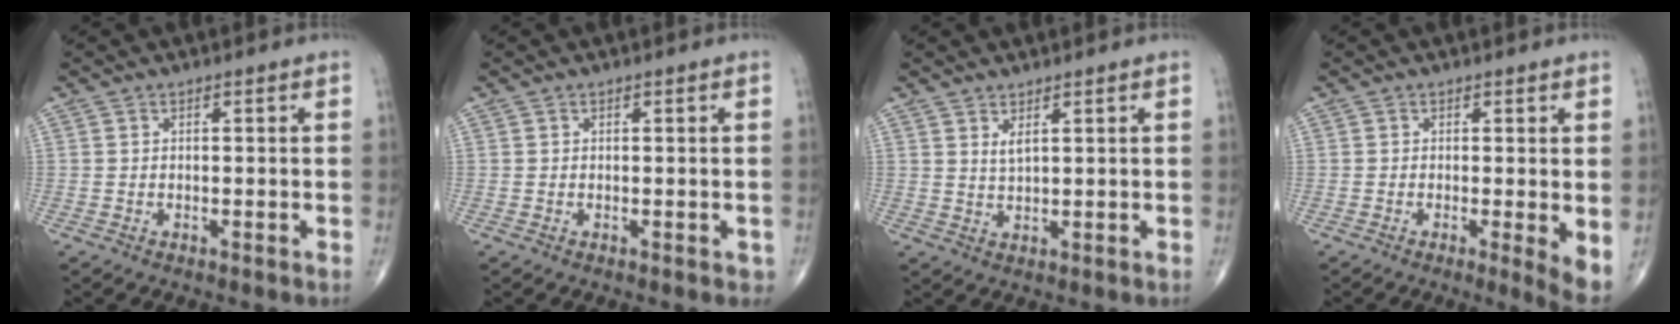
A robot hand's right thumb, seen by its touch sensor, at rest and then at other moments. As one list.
[{"total": 0.6, "force": [0.0, 0.5, 0.3], "torque": [0.003, 0.001, -0.001]}, {"total": 2.0, "force": [1.3, 0.6, 1.4], "torque": [-0.026, -0.013, 0.028]}, {"total": 3.9, "force": [-0.3, 0.8, 3.8], "torque": [-0.057, -0.013, -0.010]}]